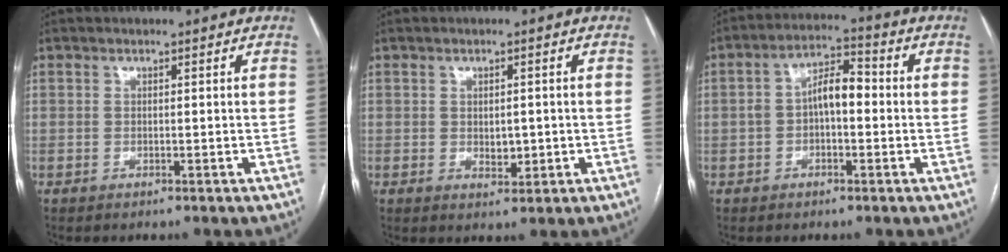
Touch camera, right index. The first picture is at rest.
{"total": 2.7, "force": [-0.2, 1.5, 2.2], "torque": [-0.031, -0.002, 0.003]}
{"total": 6.6, "force": [-0.3, 3.0, 5.9], "torque": [-0.108, 0.035, -0.008]}